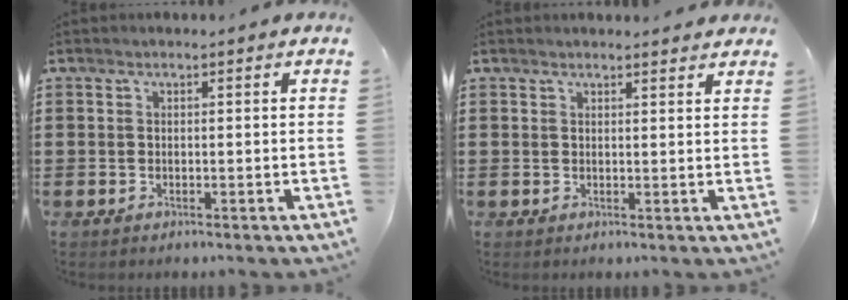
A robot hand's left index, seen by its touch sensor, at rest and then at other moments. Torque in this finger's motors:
{"motor_torque": [1.18, -0.66, 0.25, 0.06]}